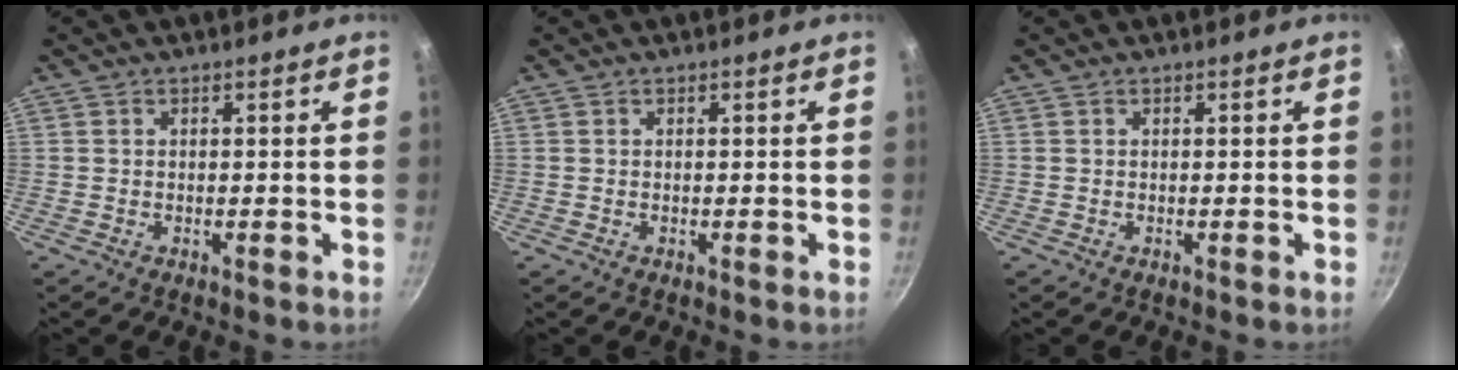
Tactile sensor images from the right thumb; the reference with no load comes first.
{"total": 0.0}
{"total": 0.0}